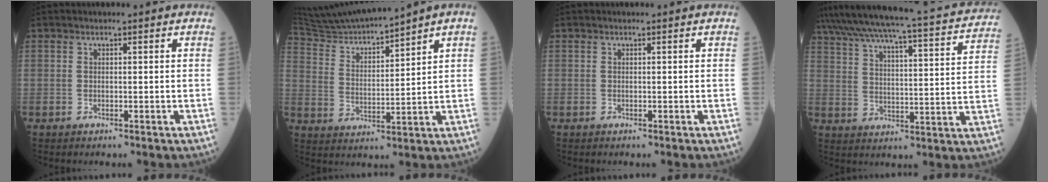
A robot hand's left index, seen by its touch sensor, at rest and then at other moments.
{"total": 10.7, "force": [10.1, -1.5, 3.4], "torque": [-0.068, 0.004, 0.199]}
{"total": 0.0}
{"total": 27.6, "force": [24.8, 2.4, 12.0], "torque": [-0.199, -0.019, 0.320]}